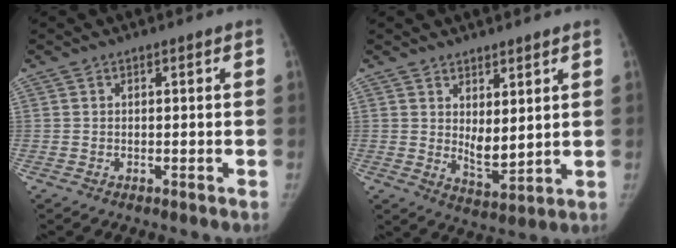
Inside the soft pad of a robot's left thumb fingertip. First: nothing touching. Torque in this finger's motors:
{"motor_torque": [0.72, 0.70, 0.60, -0.63, 0.16]}